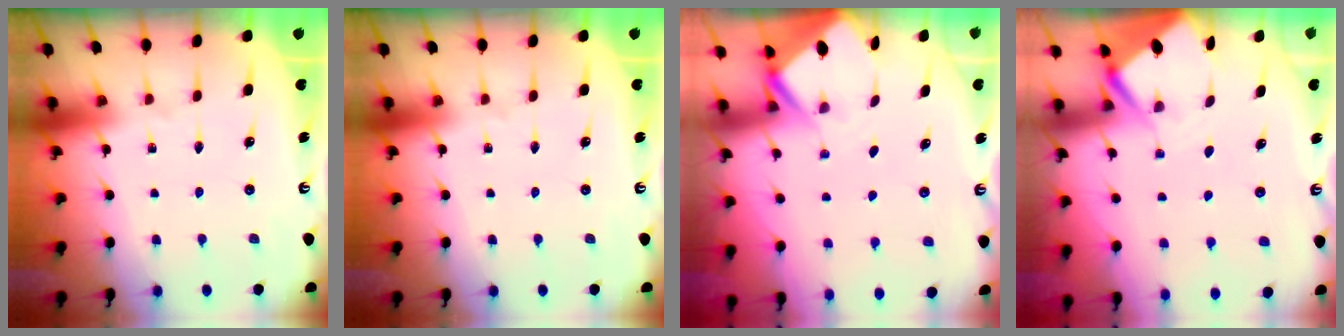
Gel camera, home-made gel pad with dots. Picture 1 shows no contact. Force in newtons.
{"total": 0.0}
{"total": 2.4, "press": 2.4, "slide": 0.1}
{"total": 3.5, "press": 3.5, "slide": 0.4}